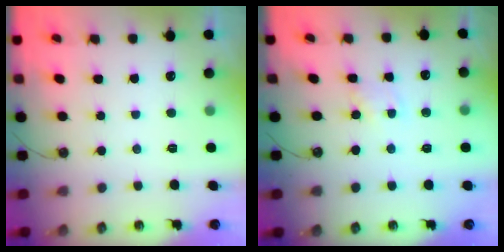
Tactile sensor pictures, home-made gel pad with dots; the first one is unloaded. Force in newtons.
{"total": 2.7, "press": 2.7, "slide": 0.2}